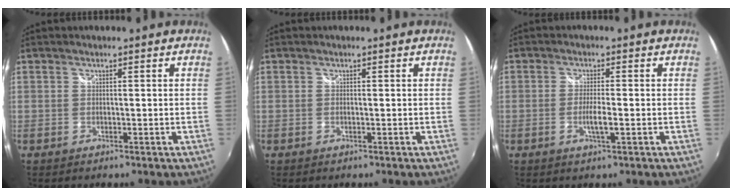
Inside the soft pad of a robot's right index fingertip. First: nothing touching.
{"total": 0.0}
{"total": 3.2, "force": [-1.0, 0.1, 3.1], "torque": [-0.056, -0.006, -0.019]}